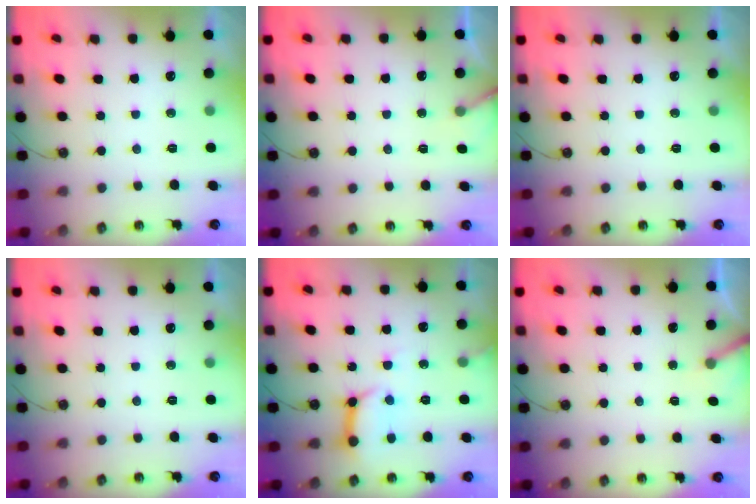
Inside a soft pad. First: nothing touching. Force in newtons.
{"total": 4.5, "press": 4.5, "slide": 0.4}
{"total": 0.0}
{"total": 0.0}
{"total": 11.3, "press": 11.3, "slide": 1.3}
{"total": 4.6, "press": 4.6, "slide": 0.4}